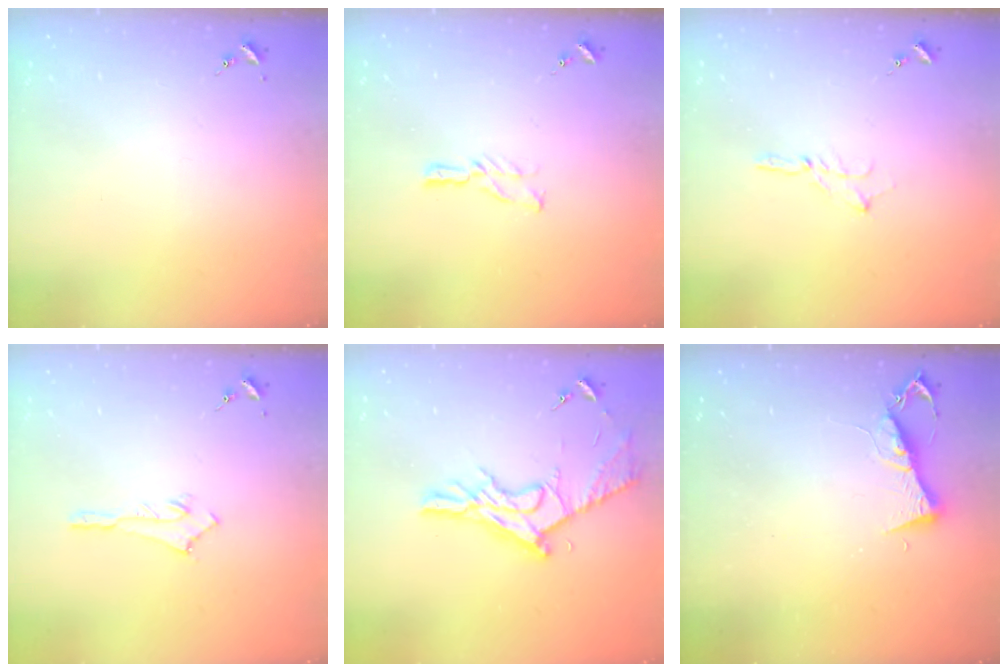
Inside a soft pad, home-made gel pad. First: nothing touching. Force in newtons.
{"total": 6.2, "press": 6.2, "slide": 0.5}
{"total": 2.3, "press": 2.3, "slide": 0.2}
{"total": 2.9, "press": 2.9, "slide": 0.2}
{"total": 13.9, "press": 13.9, "slide": 0.7}
{"total": 7.2, "press": 7.1, "slide": 0.7}